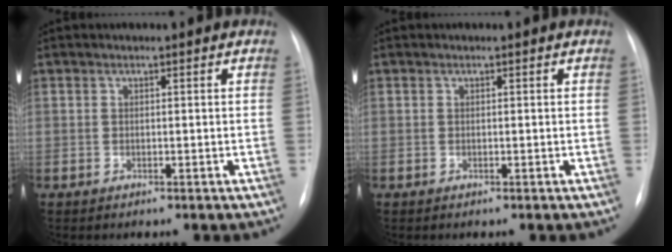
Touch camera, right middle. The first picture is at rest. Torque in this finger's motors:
{"motor_torque": [0.00, 0.00, 0.03, 0.00]}